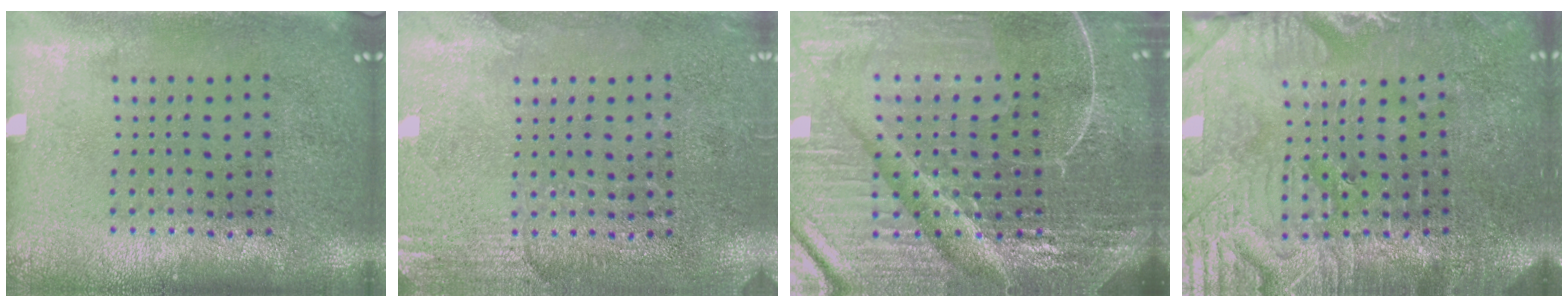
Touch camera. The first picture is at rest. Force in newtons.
{"total": 2.6, "press": 2.3, "slide": 1.2}
{"total": 6.8, "press": 6.0, "slide": 3.2}
{"total": 4.0, "press": 3.9, "slide": 1.0}